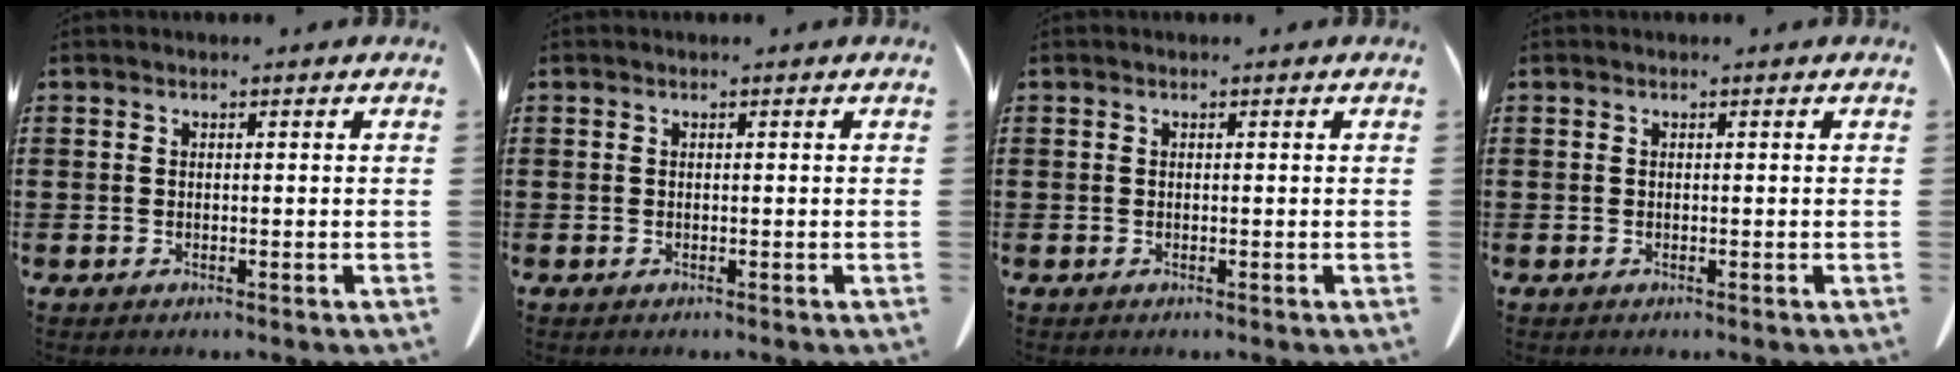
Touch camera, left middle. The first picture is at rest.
{"total": 0.0}
{"total": 0.0}
{"total": 0.0}